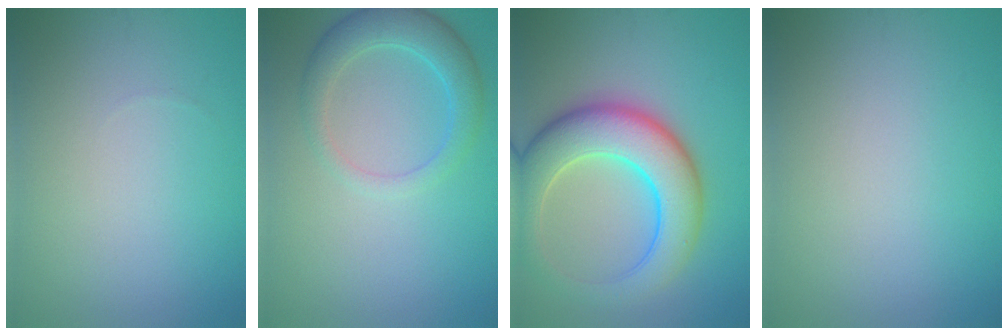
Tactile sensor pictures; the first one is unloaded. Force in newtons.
{"total": 3.8, "press": 3.8, "slide": 0.2}
{"total": 9.1, "press": 9.1, "slide": 0.2}
{"total": 0.0}